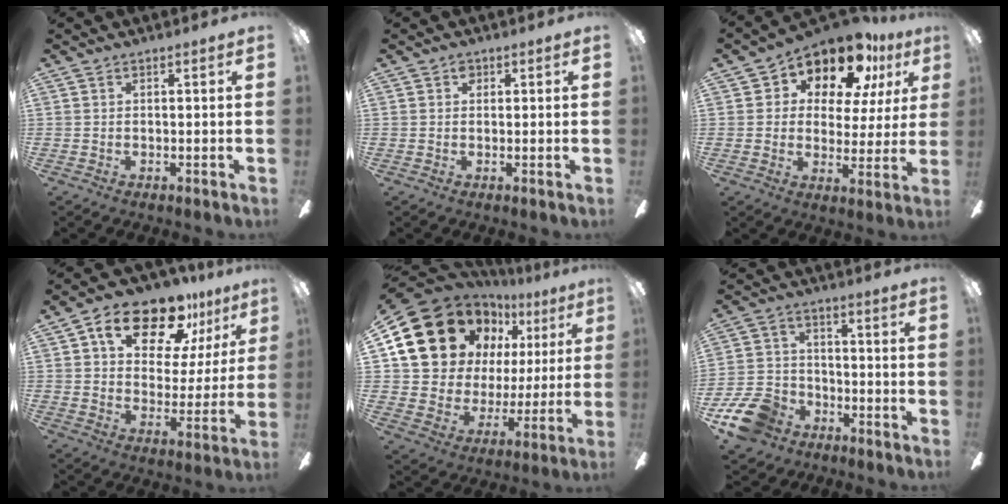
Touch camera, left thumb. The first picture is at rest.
{"total": 1.4, "force": [0.6, 1.1, 0.7], "torque": [-0.008, 0.001, 0.009]}
{"total": 13.4, "force": [9.7, 6.6, 6.5], "torque": [-0.114, -0.060, 0.170]}
{"total": 18.3, "force": [11.7, 9.5, 10.3], "torque": [-0.161, -0.056, 0.199]}
{"total": 22.8, "force": [12.4, 15.7, 11.0], "torque": [-0.212, -0.075, 0.242]}
{"total": 12.2, "force": [-7.6, 7.9, 5.3], "torque": [-0.121, 0.054, -0.141]}